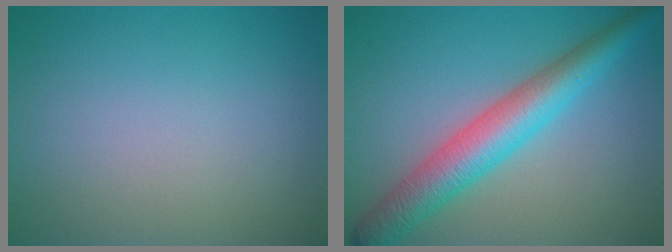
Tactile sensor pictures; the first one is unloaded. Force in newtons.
{"total": 6.1, "press": 6.1, "slide": 0.1}